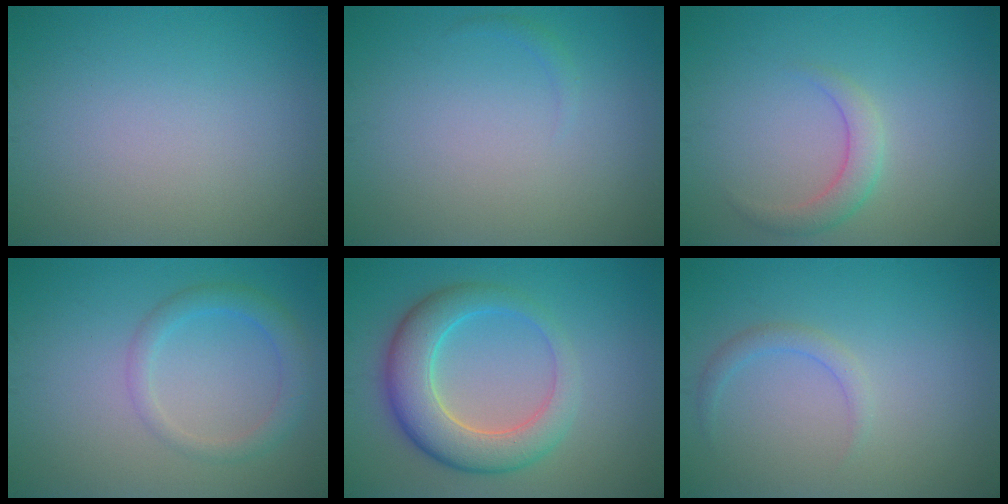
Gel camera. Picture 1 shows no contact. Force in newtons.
{"total": 0.6, "press": 0.6, "slide": 0.1}
{"total": 2.2, "press": 2.2, "slide": 0.2}
{"total": 2.7, "press": 2.7, "slide": 0.1}
{"total": 6.7, "press": 6.7, "slide": 0.4}
{"total": 1.3, "press": 1.3, "slide": 0.1}